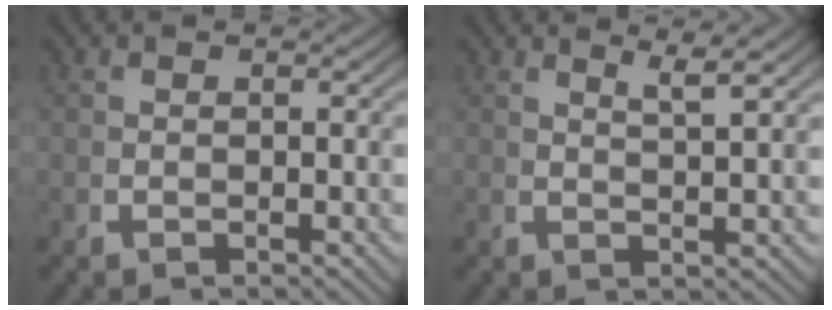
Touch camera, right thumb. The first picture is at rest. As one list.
[{"total": 3.0, "force": [2.4, -0.1, 1.8], "torque": [-0.026, 0.003, 0.044]}]